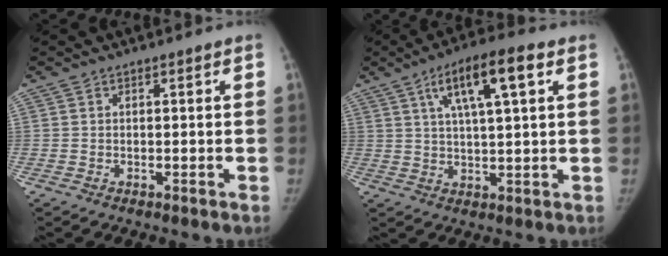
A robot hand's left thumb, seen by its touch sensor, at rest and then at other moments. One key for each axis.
{"total": 11.3, "fx": 4.6, "fy": 2.6, "fz": 10.0, "tx": -0.167, "ty": 0.002, "tz": 0.077}